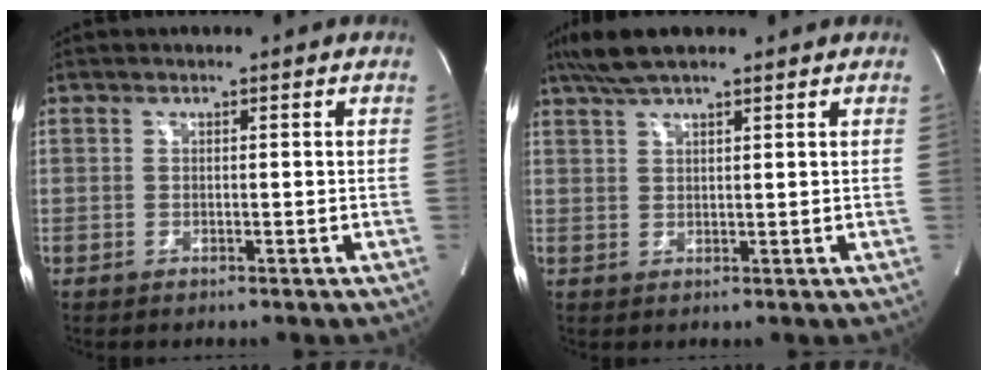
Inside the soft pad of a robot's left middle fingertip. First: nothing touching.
{"total": 6.9, "force": [5.5, 1.1, 4.1], "torque": [-0.081, 0.034, 0.097]}